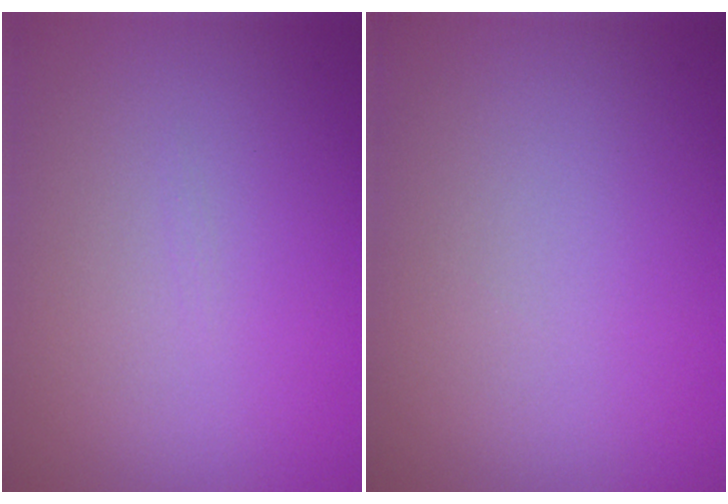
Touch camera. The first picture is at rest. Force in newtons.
{"total": 0.0}